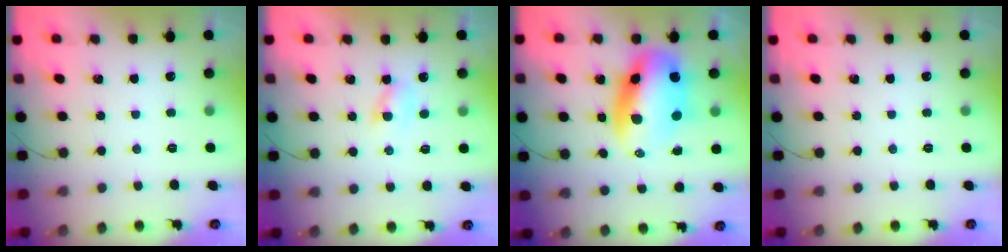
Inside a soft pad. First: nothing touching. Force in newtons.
{"total": 1.6, "press": 1.4, "slide": 0.8}
{"total": 14.3, "press": 13.9, "slide": 3.6}
{"total": 0.0}